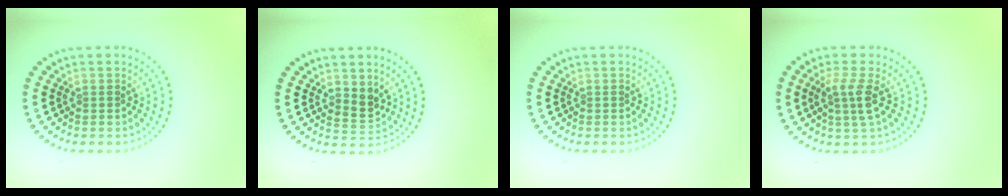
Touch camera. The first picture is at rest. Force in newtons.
{"total": 1.9, "press": 1.6, "slide": 1.0}
{"total": 0.0}
{"total": 2.5, "press": 2.0, "slide": 1.5}